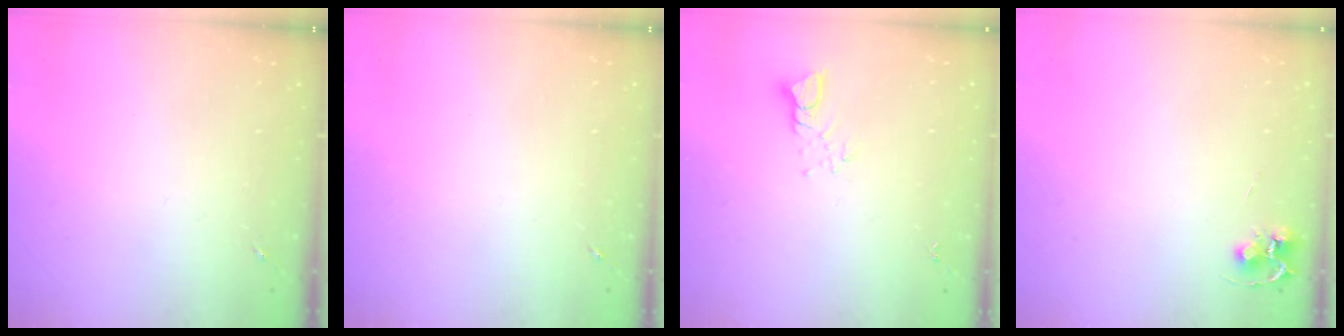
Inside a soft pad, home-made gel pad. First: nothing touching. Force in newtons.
{"total": 0.0}
{"total": 3.8, "press": 3.8, "slide": 0.3}
{"total": 4.7, "press": 4.7, "slide": 0.4}